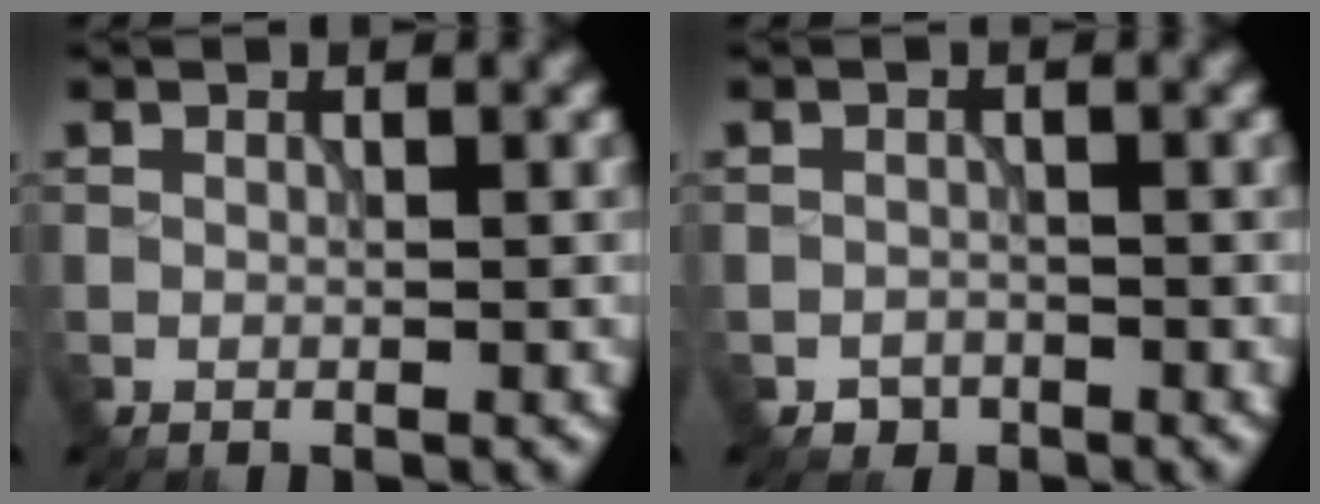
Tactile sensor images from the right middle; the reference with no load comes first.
{"total": 1.3, "force": [-0.9, 0.8, 0.1], "torque": [0.005, -0.001, -0.017]}